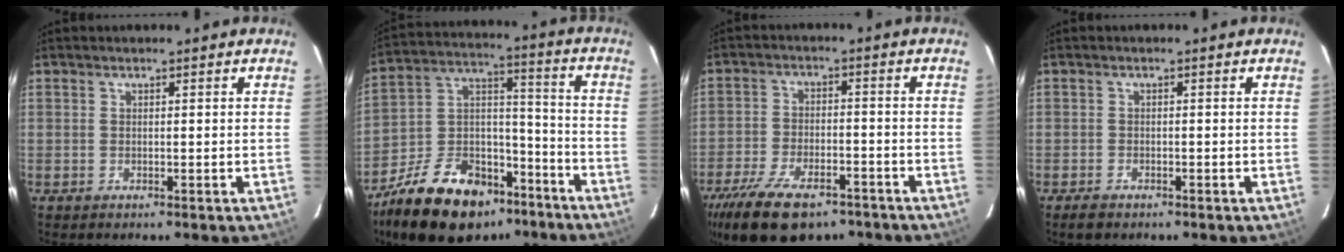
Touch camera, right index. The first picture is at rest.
{"total": 23.4, "force": [-15.8, 12.2, 12.2], "torque": [-0.248, 0.032, -0.246]}
{"total": 17.5, "force": [-12.1, 7.9, 10.0], "torque": [-0.219, -0.026, -0.196]}
{"total": 2.1, "force": [-1.6, 1.0, 0.8], "torque": [-0.022, 0.001, -0.027]}